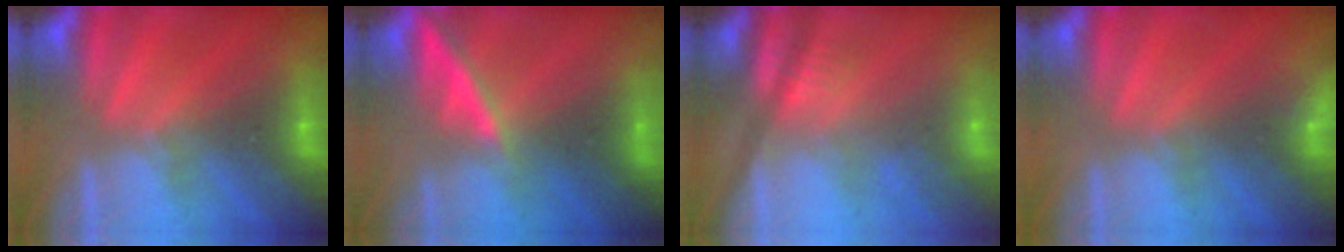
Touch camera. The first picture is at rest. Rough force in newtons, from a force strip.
{"total": 2.2}
{"total": 2.5}
{"total": 2.9}